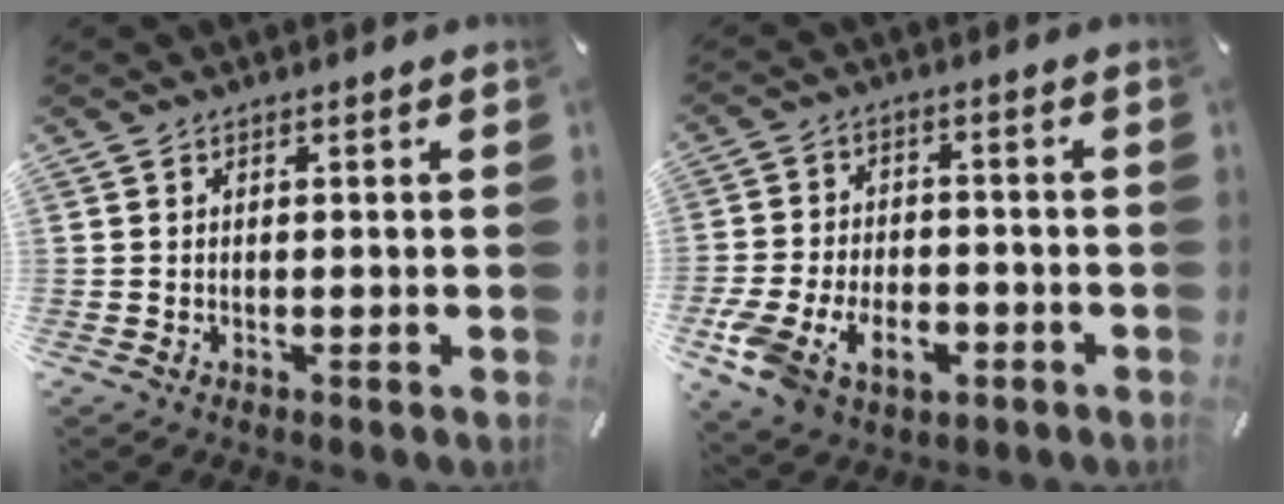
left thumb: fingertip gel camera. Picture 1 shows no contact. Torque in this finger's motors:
{"motor_torque": [0.57, 2.32, 0.17, 0.16, 0.17]}